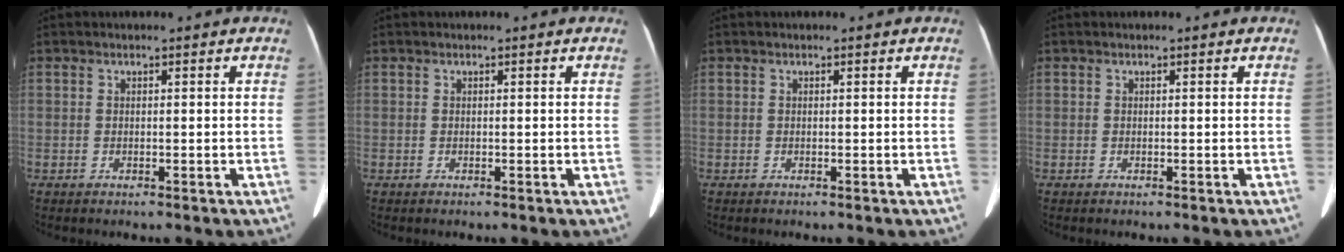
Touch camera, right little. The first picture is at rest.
{"total": 0.0}
{"total": 0.0}
{"total": 0.0}